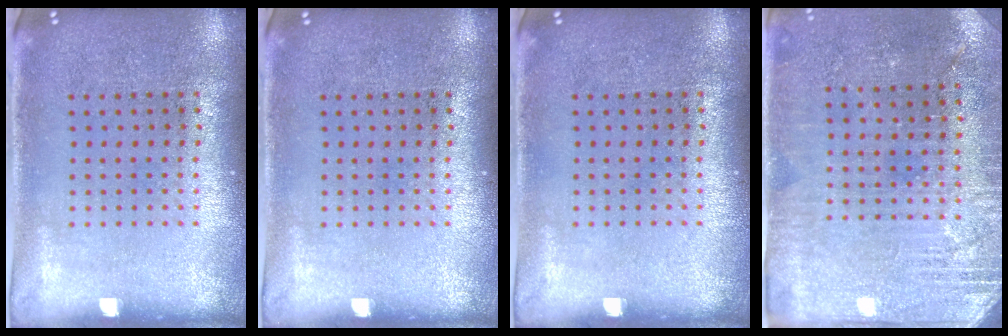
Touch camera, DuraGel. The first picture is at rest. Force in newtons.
{"total": 0.0}
{"total": 0.0}
{"total": 2.8, "press": 2.7, "slide": 0.6}